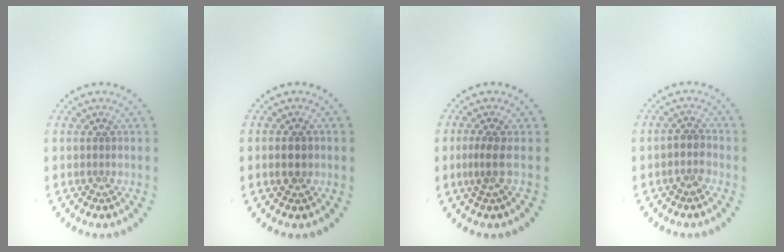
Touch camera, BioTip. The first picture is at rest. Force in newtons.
{"total": 2.3, "press": 2.3, "slide": 0.1}
{"total": 1.8, "press": 1.3, "slide": 1.2}
{"total": 1.6, "press": 1.3, "slide": 0.8}